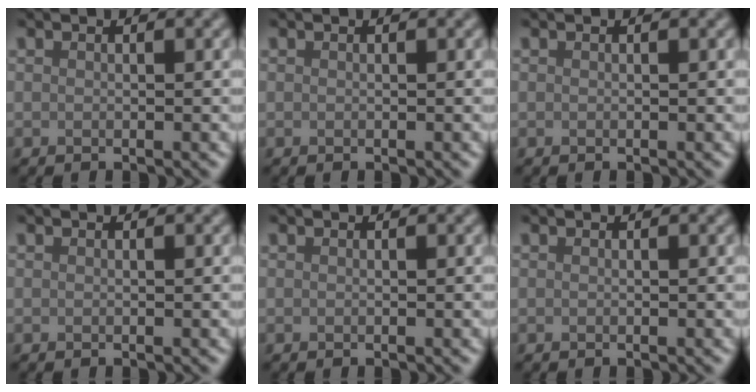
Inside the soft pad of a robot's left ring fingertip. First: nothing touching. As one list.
[{"total": 0.0}, {"total": 0.0}, {"total": 0.0}, {"total": 0.0}, {"total": 0.0}]